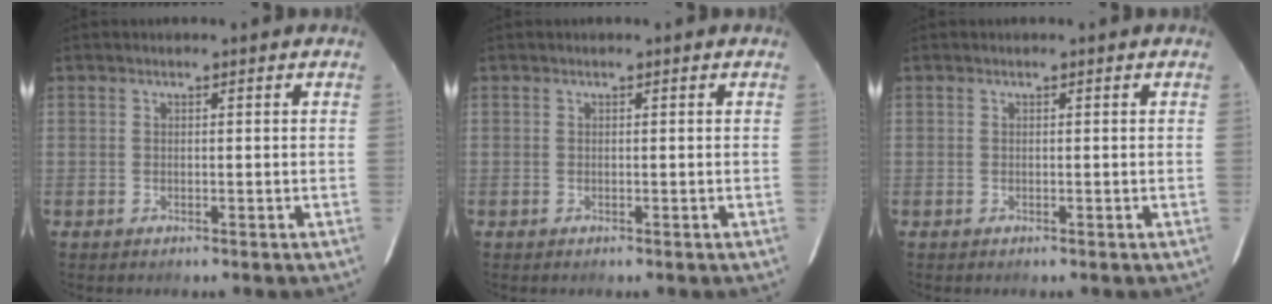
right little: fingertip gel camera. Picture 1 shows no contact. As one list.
[{"total": 0.0}, {"total": 0.0}]